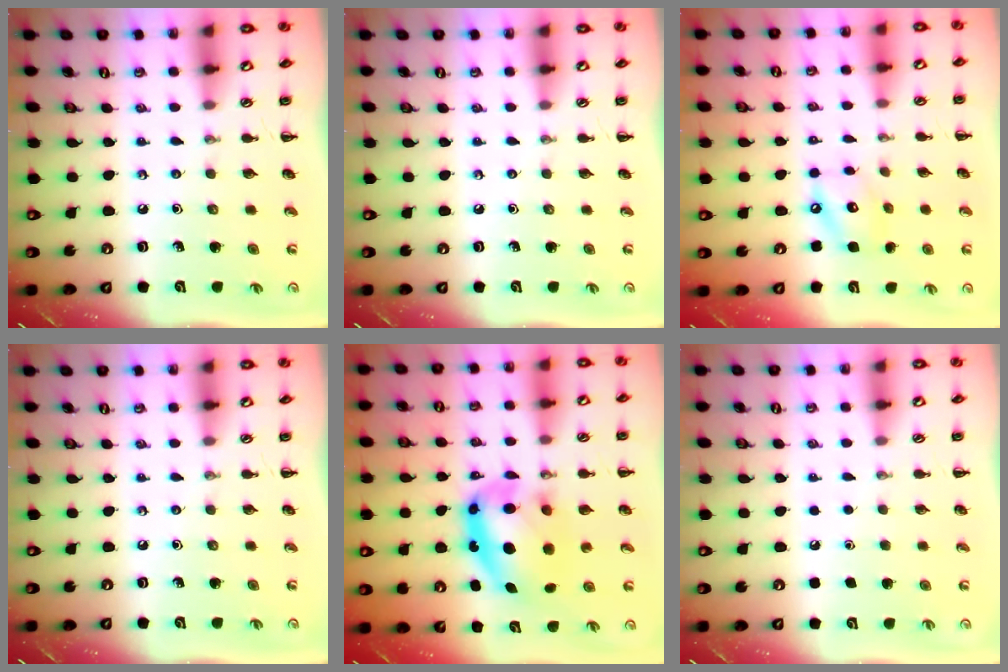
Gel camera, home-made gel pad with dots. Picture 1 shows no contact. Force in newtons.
{"total": 0.0}
{"total": 8.6, "press": 8.5, "slide": 0.8}
{"total": 0.0}
{"total": 10.8, "press": 10.6, "slide": 2.3}
{"total": 1.6, "press": 1.6, "slide": 0.1}